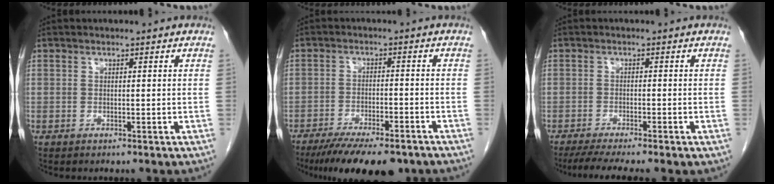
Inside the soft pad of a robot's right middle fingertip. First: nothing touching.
{"total": 13.8, "force": [-11.0, 3.3, 7.7], "torque": [-0.119, -0.020, -0.164]}
{"total": 8.0, "force": [-6.2, 0.6, 5.1], "torque": [-0.074, -0.014, -0.093]}